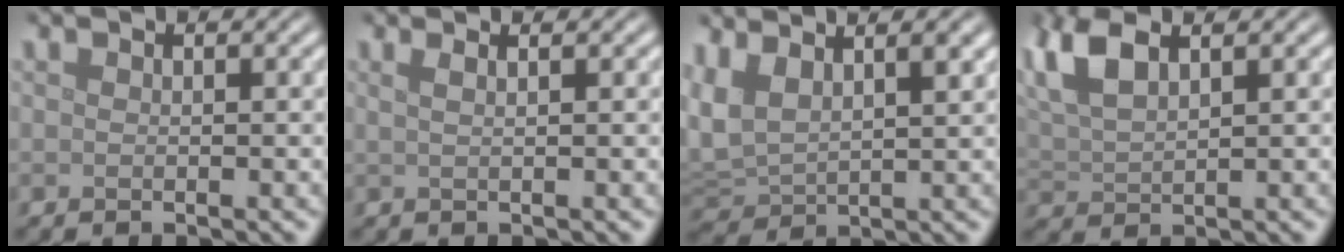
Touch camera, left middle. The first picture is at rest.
{"total": 2.8, "force": [1.5, 1.4, 1.9], "torque": [-0.004, 0.011, -0.012]}
{"total": 6.0, "force": [2.7, 2.8, 4.5], "torque": [-0.111, 0.008, 0.052]}
{"total": 4.6, "force": [2.9, 1.7, 3.2], "torque": [-0.084, 0.017, 0.058]}